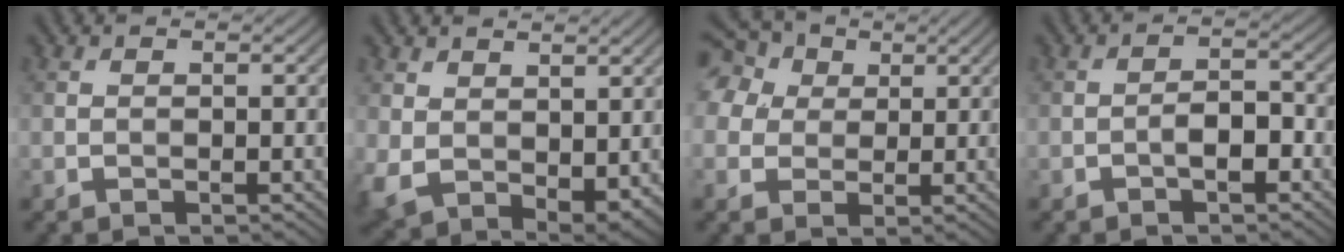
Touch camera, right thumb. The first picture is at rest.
{"total": 7.6, "force": [1.3, 5.3, 5.3], "torque": [-0.140, -0.037, 0.049]}
{"total": 10.3, "force": [4.3, 7.7, 5.3], "torque": [-0.155, 0.047, 0.062]}
{"total": 3.1, "force": [-1.5, 1.2, 2.5], "torque": [-0.037, 0.010, -0.030]}